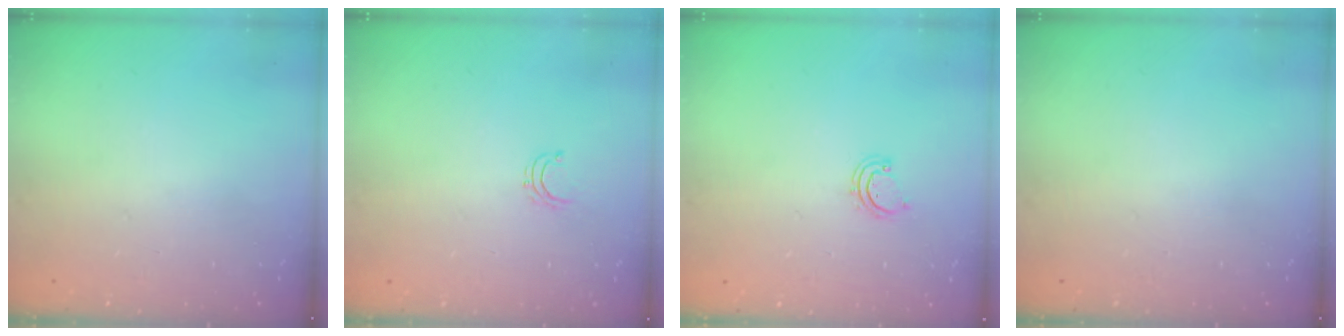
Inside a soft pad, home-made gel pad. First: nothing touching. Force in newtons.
{"total": 3.1, "press": 3.1, "slide": 0.2}
{"total": 2.9, "press": 2.9, "slide": 0.3}
{"total": 0.0}